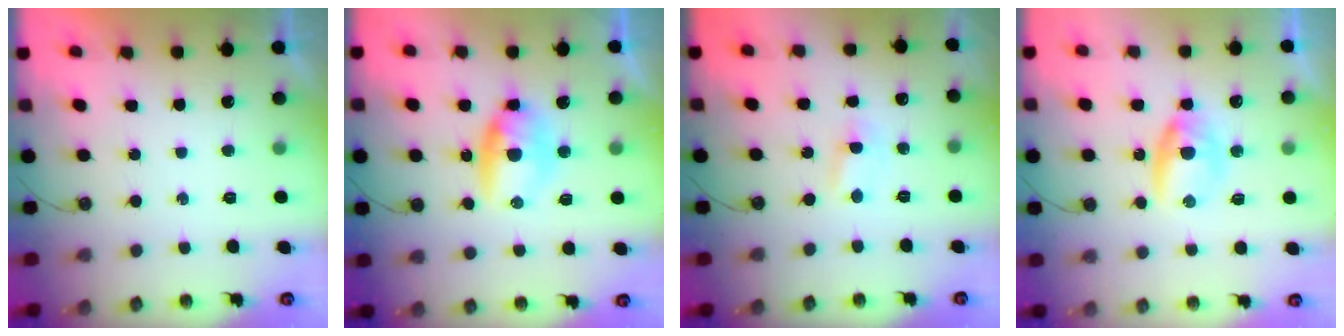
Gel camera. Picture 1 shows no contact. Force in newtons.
{"total": 7.2, "press": 7.2, "slide": 0.6}
{"total": 1.7, "press": 1.7, "slide": 0.3}
{"total": 6.5, "press": 6.4, "slide": 0.9}